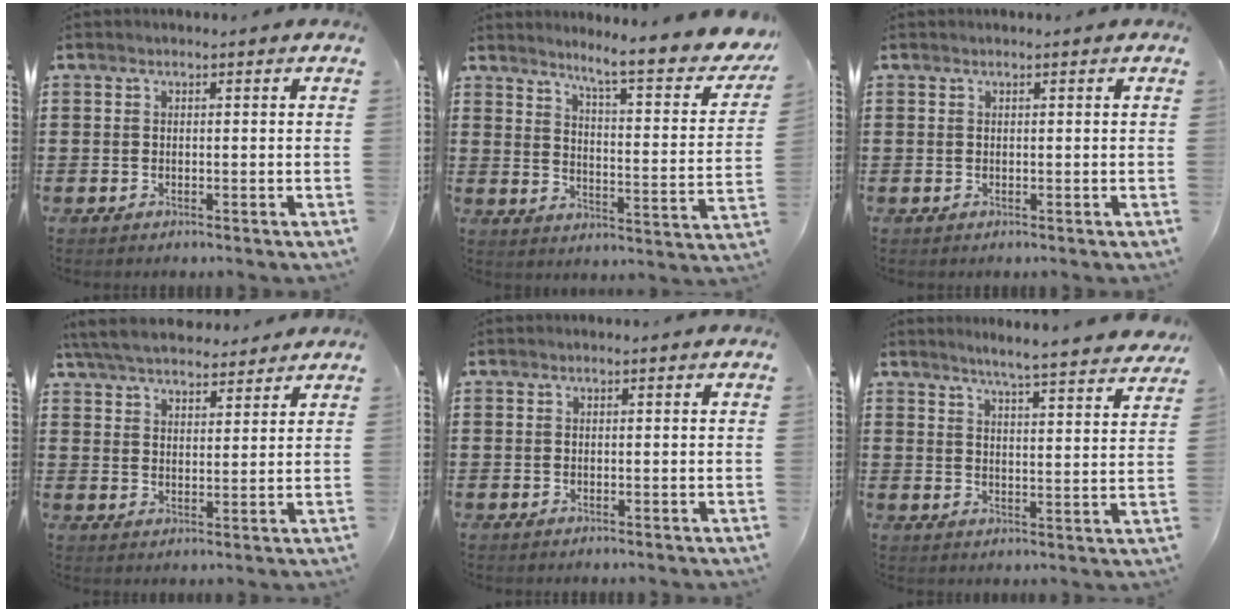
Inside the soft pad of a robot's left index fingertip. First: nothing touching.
{"total": 6.9, "force": [5.5, -0.6, 4.1], "torque": [-0.077, -0.052, 0.080]}
{"total": 0.0}
{"total": 6.1, "force": [5.7, 1.2, 1.7], "torque": [-0.053, -0.015, 0.105]}
{"total": 0.0}
{"total": 4.5, "force": [4.1, -1.0, 1.6], "torque": [-0.046, -0.031, 0.068]}